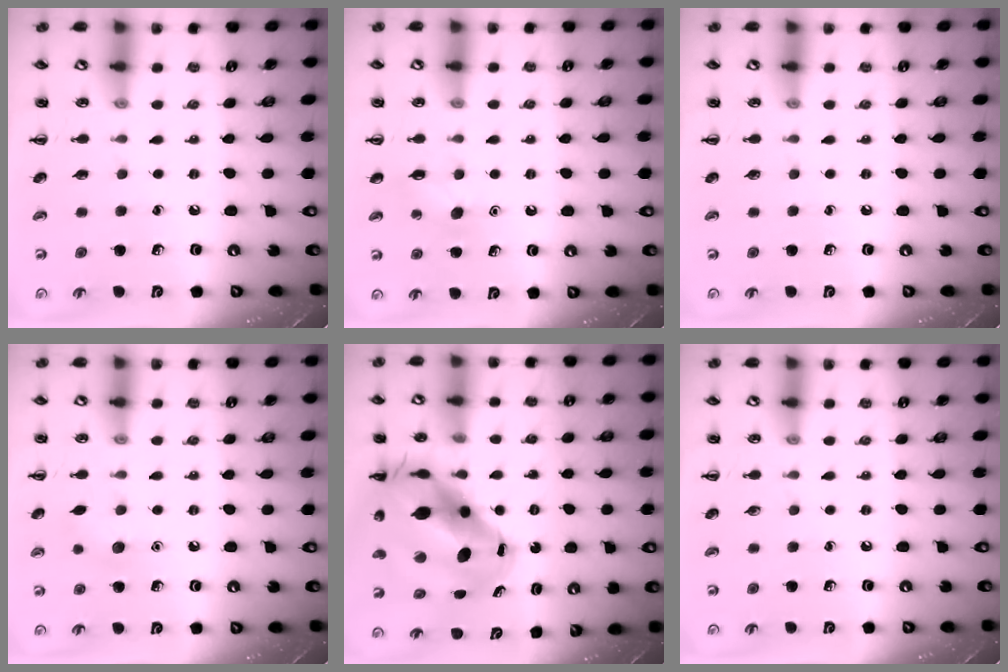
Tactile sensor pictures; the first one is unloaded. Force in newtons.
{"total": 5.3, "press": 5.1, "slide": 1.5}
{"total": 0.0}
{"total": 5.6, "press": 5.5, "slide": 1.3}
{"total": 14.2, "press": 13.8, "slide": 3.6}
{"total": 0.0}